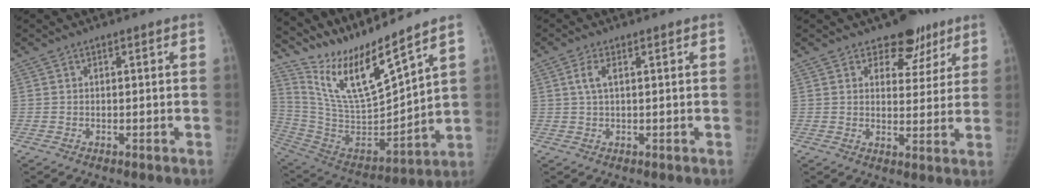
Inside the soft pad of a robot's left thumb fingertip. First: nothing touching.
{"total": 17.5, "force": [14.5, 1.4, 9.6], "torque": [-0.158, -0.092, 0.295]}
{"total": 2.7, "force": [0.8, 0.9, 2.4], "torque": [-0.061, 0.005, 0.019]}
{"total": 7.6, "force": [5.2, 4.9, 2.5], "torque": [0.012, -0.024, 0.073]}